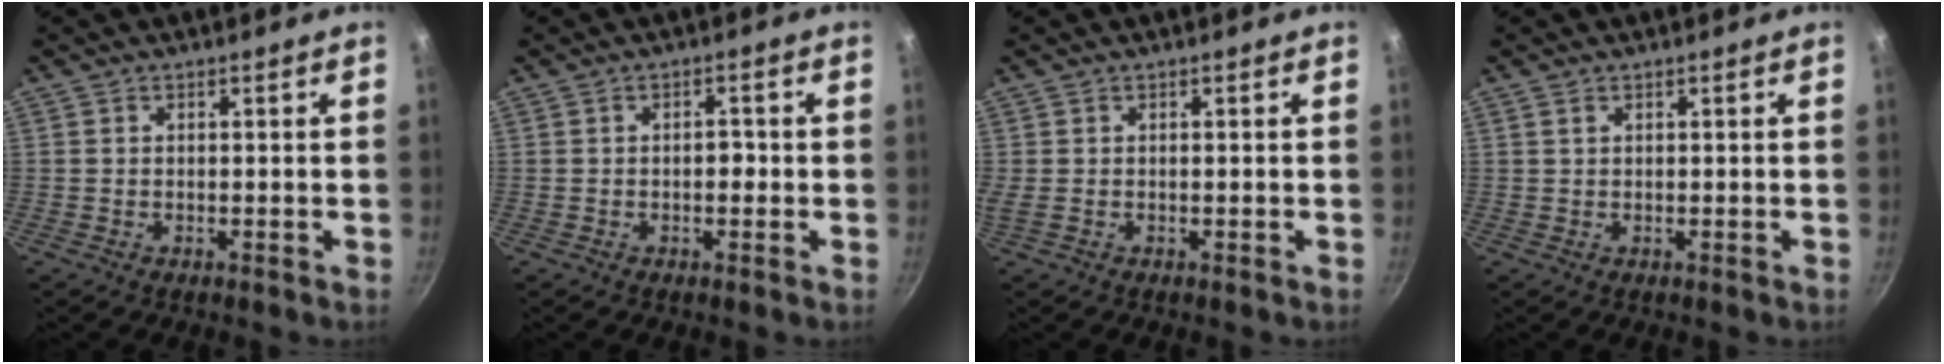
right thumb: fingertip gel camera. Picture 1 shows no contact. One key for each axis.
{"total": 2.4, "fx": -0.3, "fy": 1.4, "fz": 2.0, "tx": -0.024, "ty": 0.006, "tz": -0.006}
{"total": 1.8, "fx": 0.2, "fy": 0.3, "fz": 1.8, "tx": -0.040, "ty": 0.001, "tz": 0.004}
{"total": 0.6, "fx": 0.5, "fy": 0.3, "fz": 0.3, "tx": -0.004, "ty": -0.001, "tz": 0.009}